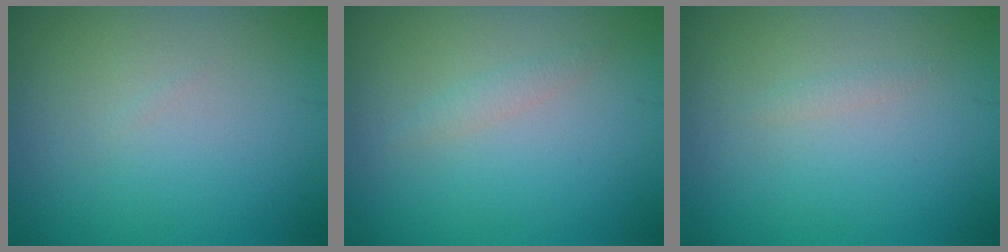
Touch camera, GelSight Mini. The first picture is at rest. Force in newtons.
{"total": 1.0, "press": 1.0, "slide": 0.1}
{"total": 0.5, "press": 0.5, "slide": 0.1}